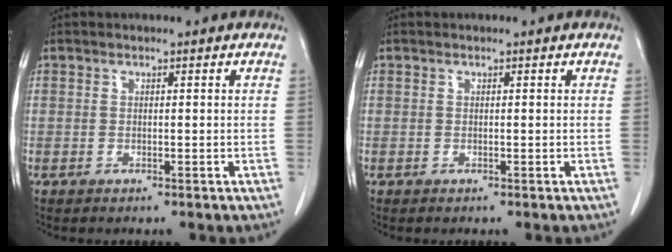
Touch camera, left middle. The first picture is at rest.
{"total": 0.0}